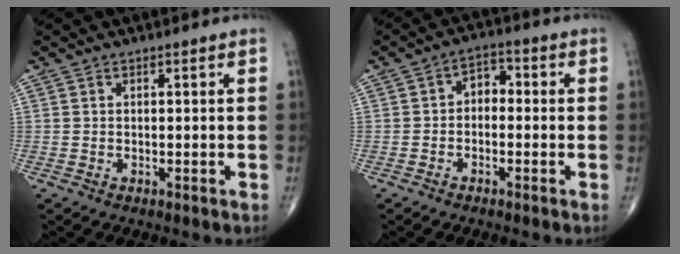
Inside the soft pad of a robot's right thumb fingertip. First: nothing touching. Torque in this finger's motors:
{"motor_torque": [-0.14, 0.07, 0.26, 0.00, 0.06]}